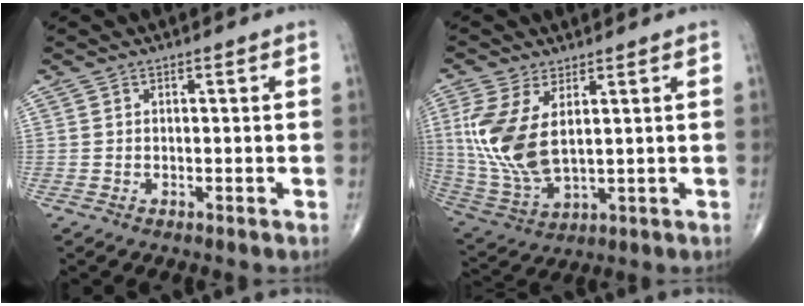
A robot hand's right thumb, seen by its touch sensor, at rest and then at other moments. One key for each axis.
{"total": 13.0, "fx": 2.8, "fy": 6.4, "fz": 10.9, "tx": -0.244, "ty": -0.014, "tz": 0.072}